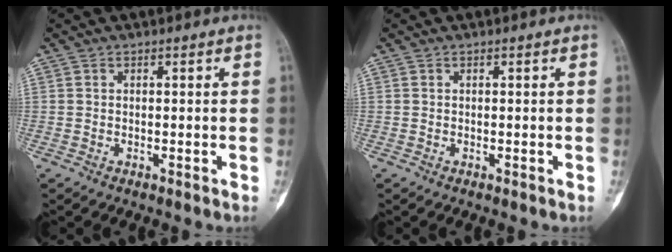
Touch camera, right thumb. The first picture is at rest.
{"total": 0.0}